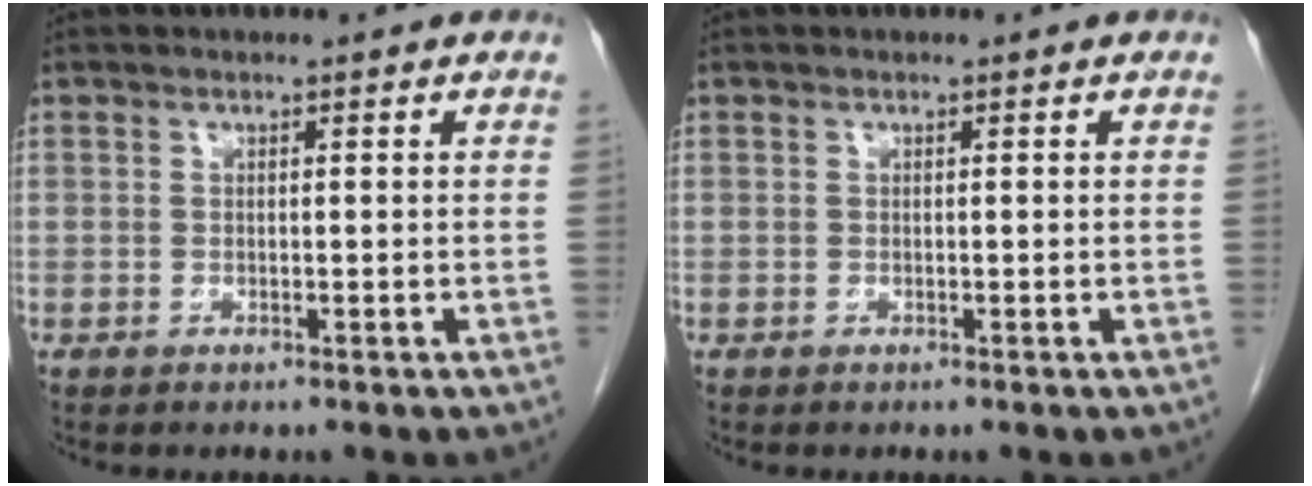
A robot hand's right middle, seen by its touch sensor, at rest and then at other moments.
{"total": 0.0}